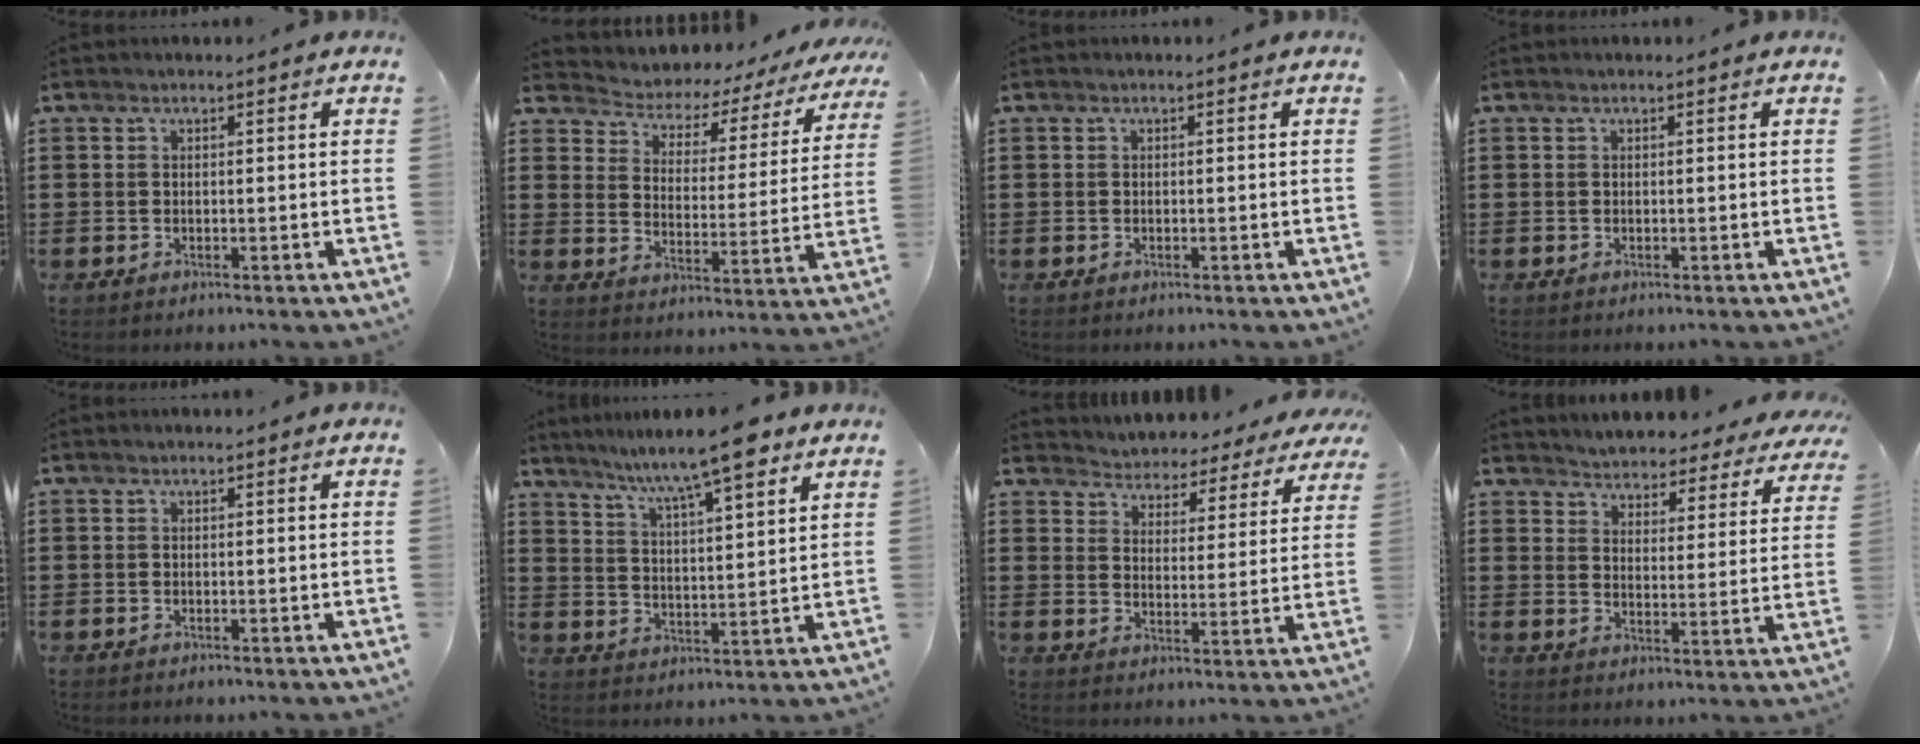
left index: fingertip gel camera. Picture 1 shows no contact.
{"total": 3.2, "force": [3.0, 1.0, 0.3], "torque": [-0.031, -0.032, 0.040]}
{"total": 0.0}
{"total": 0.0}
{"total": 0.0}
{"total": 8.6, "force": [6.9, 1.0, 5.0], "torque": [-0.109, -0.026, 0.118]}
{"total": 3.6, "force": [3.5, 0.2, -0.8], "torque": [-0.011, -0.031, 0.055]}
{"total": 3.9, "force": [3.8, 0.1, -0.8], "torque": [-0.013, -0.037, 0.062]}